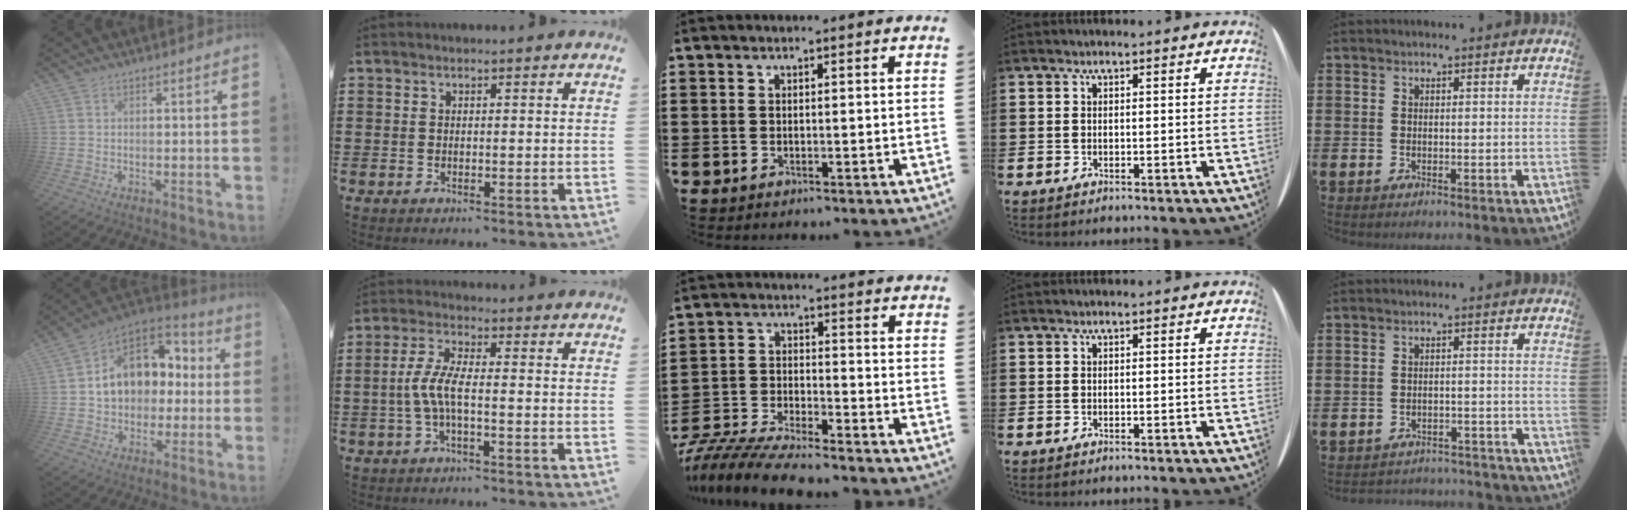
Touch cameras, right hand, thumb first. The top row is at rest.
{"thumb": {"total": 14.0, "force": [2.8, 11.5, 7.6], "torque": [-0.105, -0.008, 0.063]}, "index": {"total": 5.5, "force": [-1.4, 1.5, 5.1], "torque": [-0.126, -0.007, -0.037]}, "middle": {"total": 7.2, "force": [-7.0, 0.2, 1.7], "torque": [-0.040, -0.001, -0.139]}, "little": {"total": 1.9, "force": [-1.9, 0.1, -0.1], "torque": [-0.006, 0.003, -0.043]}}